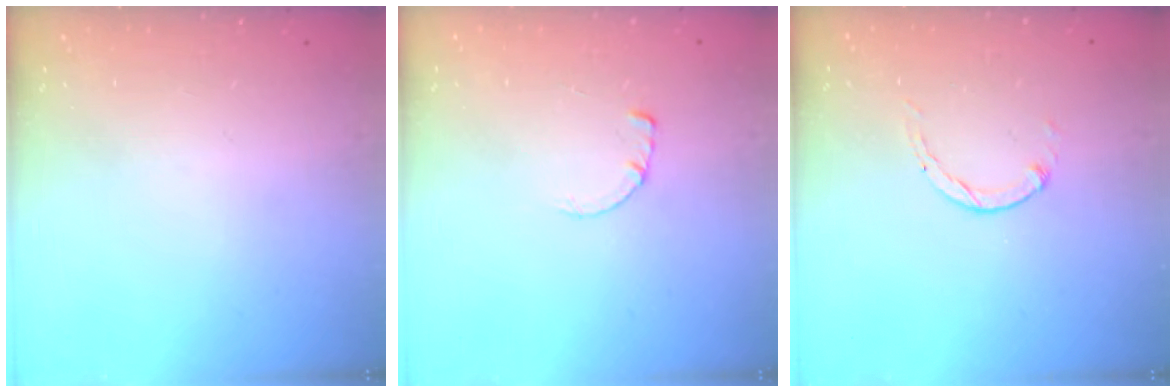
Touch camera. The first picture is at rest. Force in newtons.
{"total": 0.7, "press": 0.7, "slide": 0.2}
{"total": 0.7, "press": 0.6, "slide": 0.2}